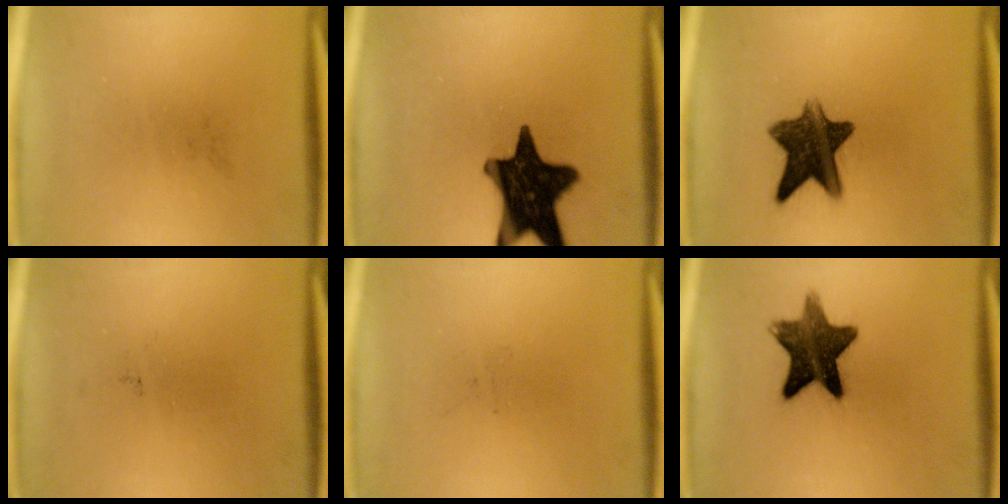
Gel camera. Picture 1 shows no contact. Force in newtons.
{"total": 16.7}
{"total": 11.0}
{"total": 0.0}
{"total": 0.0}
{"total": 11.9}